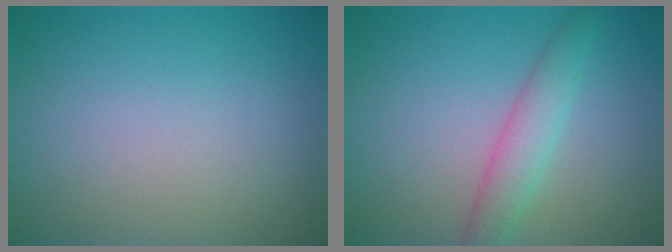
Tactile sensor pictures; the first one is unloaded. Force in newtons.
{"total": 3.1, "press": 3.0, "slide": 0.2}